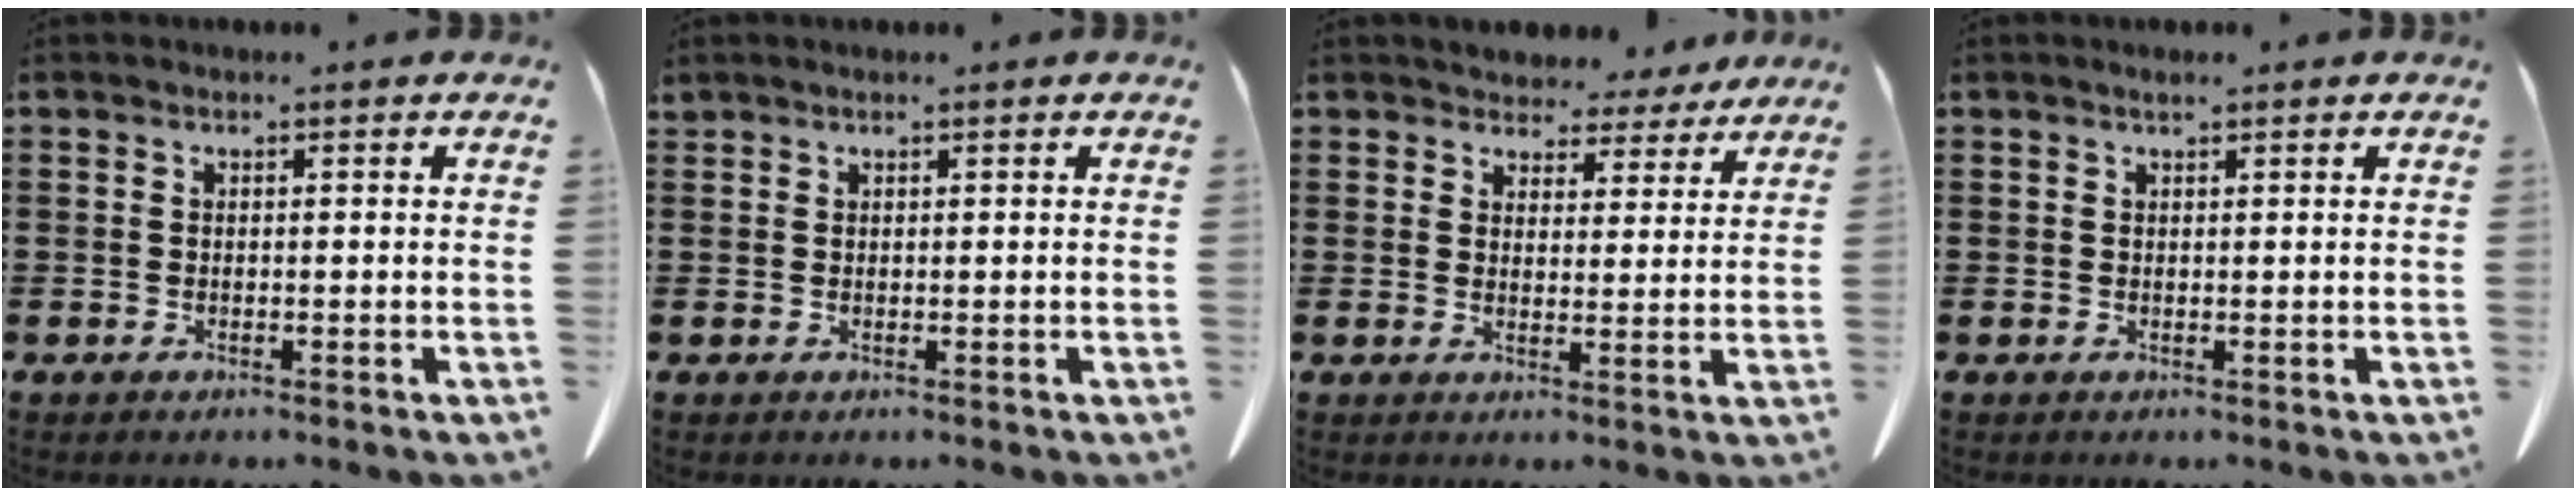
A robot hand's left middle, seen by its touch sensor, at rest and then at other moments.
{"total": 0.5, "force": [0.5, 0.2, 0.0], "torque": [-0.003, 0.000, 0.010]}
{"total": 4.6, "force": [4.4, 1.4, 0.2], "torque": [-0.014, -0.013, 0.081]}
{"total": 0.5, "force": [0.4, 0.1, 0.3], "torque": [-0.007, 0.001, 0.008]}